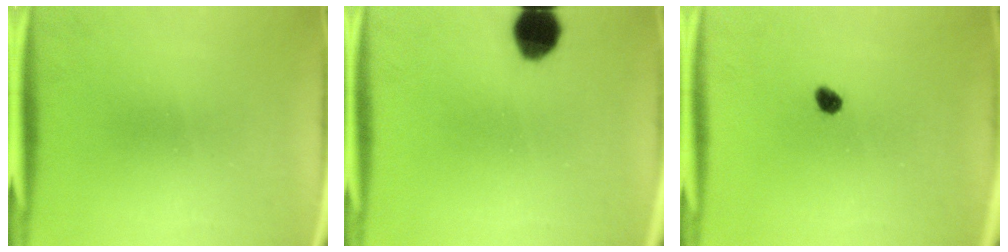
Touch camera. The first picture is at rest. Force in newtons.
{"total": 8.6}
{"total": 2.0}